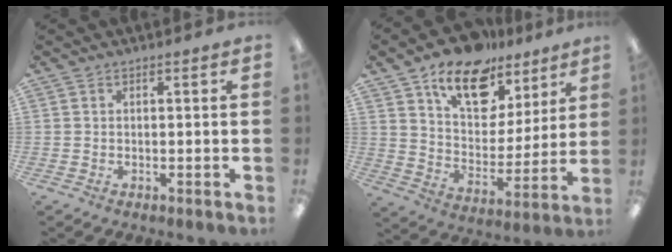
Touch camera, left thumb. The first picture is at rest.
{"total": 16.1, "force": [11.1, 9.0, 7.5], "torque": [-0.126, -0.062, 0.199]}